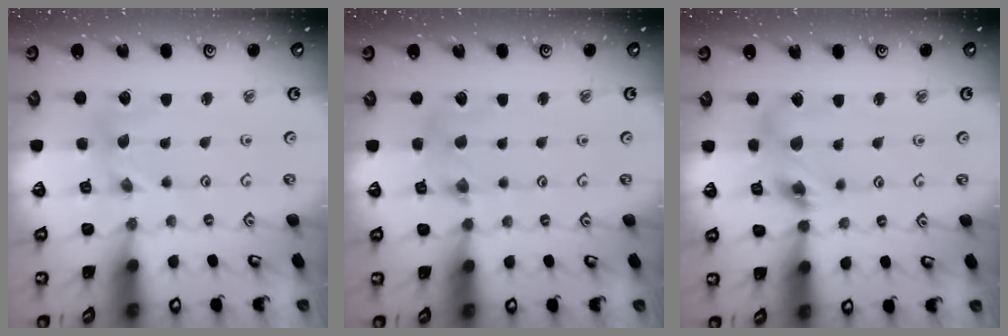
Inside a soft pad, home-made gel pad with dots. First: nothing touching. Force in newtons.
{"total": 3.1, "press": 3.1, "slide": 0.4}
{"total": 10.1, "press": 10.1, "slide": 1.0}